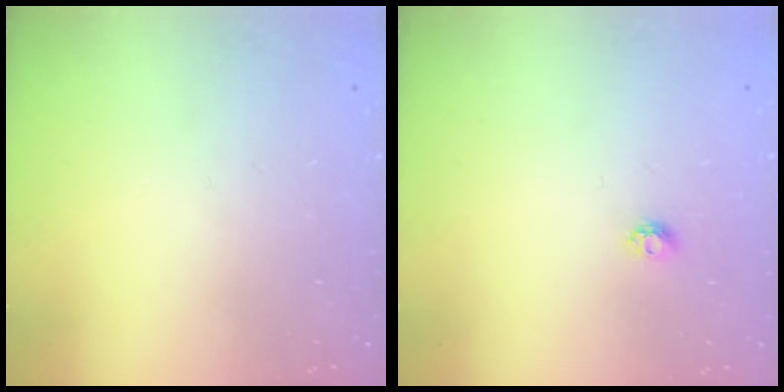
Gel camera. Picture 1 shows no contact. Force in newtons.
{"total": 4.2, "press": 4.1, "slide": 0.4}